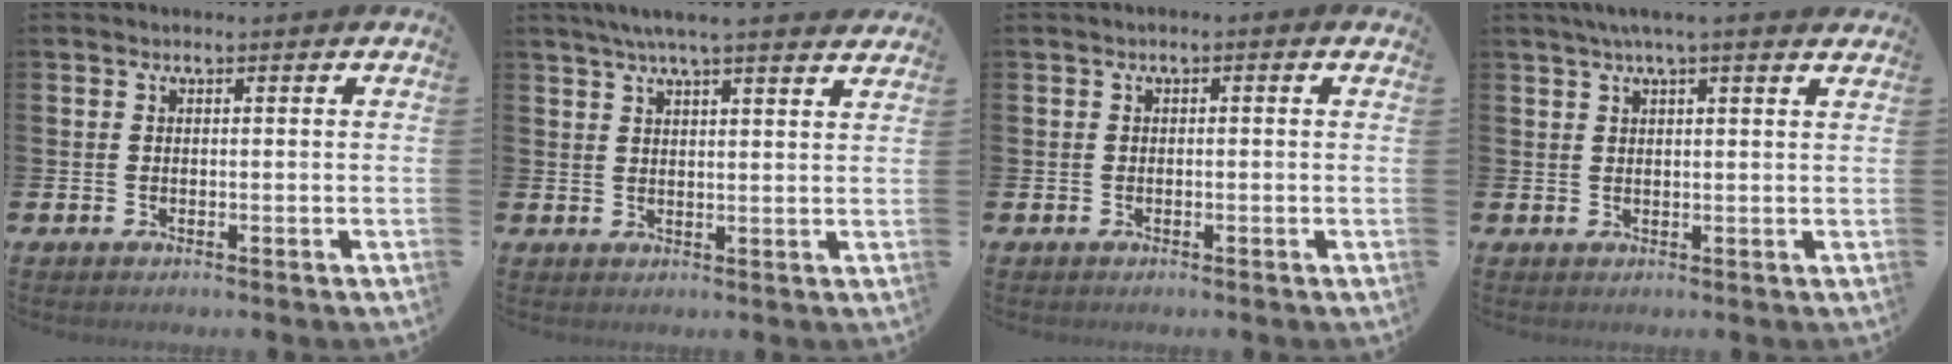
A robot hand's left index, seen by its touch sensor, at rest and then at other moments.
{"total": 5.2, "force": [4.7, 0.0, 2.2], "torque": [-0.049, -0.013, 0.083]}
{"total": 0.6, "force": [-0.4, 0.2, 0.4], "torque": [-0.004, -0.003, -0.008]}
{"total": 3.2, "force": [2.6, 0.0, 1.9], "torque": [-0.038, -0.002, 0.044]}